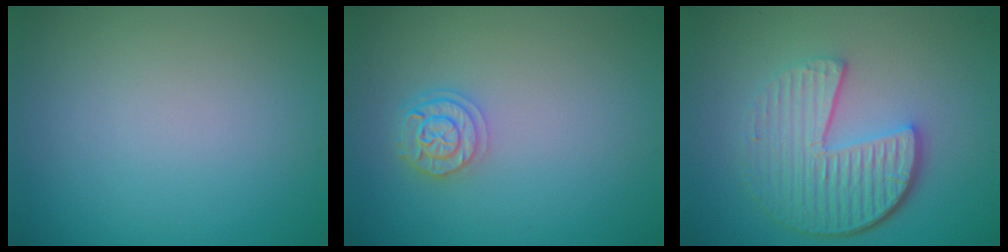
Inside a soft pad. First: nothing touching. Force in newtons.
{"total": 2.5, "press": 2.1, "slide": 1.3}
{"total": 6.3, "press": 4.4, "slide": 4.4}